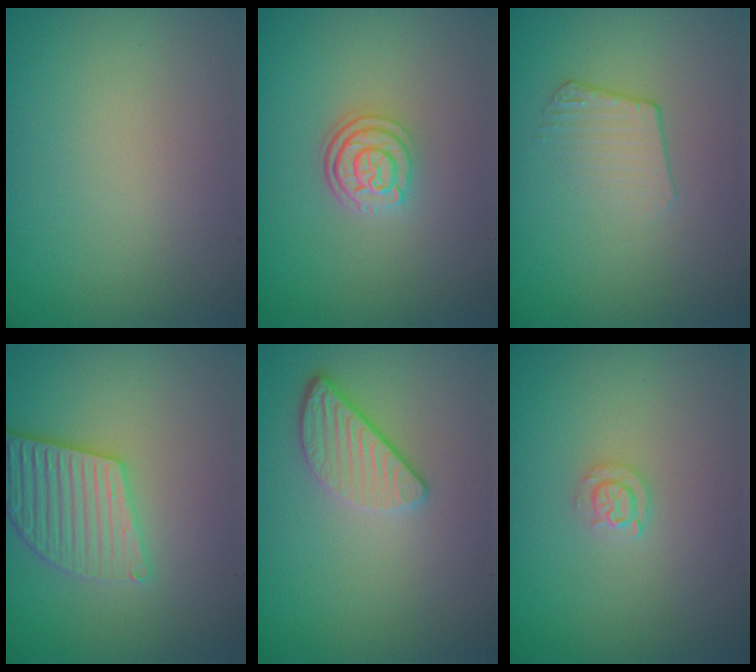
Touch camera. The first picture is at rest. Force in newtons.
{"total": 3.0, "press": 2.4, "slide": 1.7}
{"total": 1.8, "press": 0.9, "slide": 1.5}
{"total": 4.1, "press": 3.6, "slide": 2.0}
{"total": 2.6, "press": 2.3, "slide": 1.3}
{"total": 1.3, "press": 1.3, "slide": 0.2}